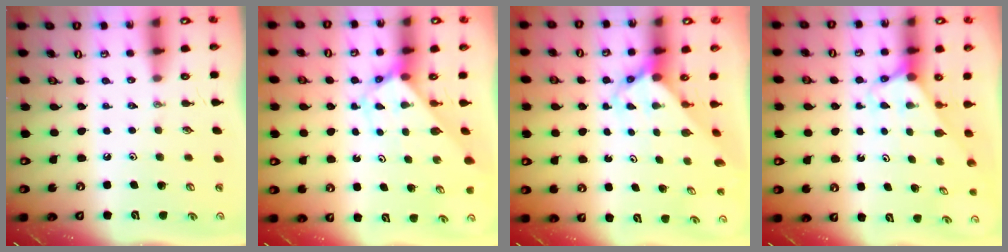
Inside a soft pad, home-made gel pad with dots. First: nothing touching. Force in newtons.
{"total": 2.8, "press": 2.8, "slide": 0.1}
{"total": 3.8, "press": 3.8, "slide": 0.4}
{"total": 2.6, "press": 2.6, "slide": 0.2}